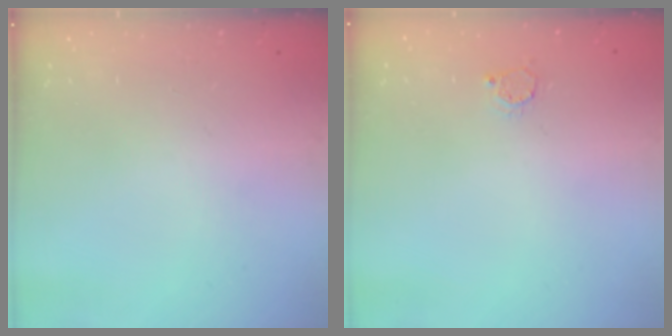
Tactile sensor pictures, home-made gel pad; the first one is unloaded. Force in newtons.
{"total": 2.7, "press": 2.7, "slide": 0.2}